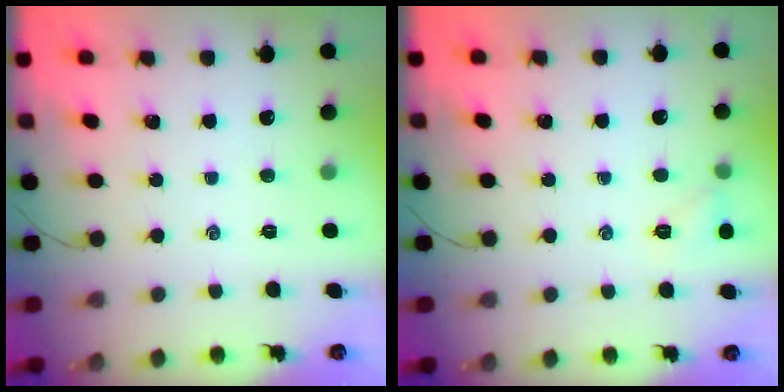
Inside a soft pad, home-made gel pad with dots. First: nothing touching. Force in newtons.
{"total": 5.5, "press": 5.3, "slide": 1.5}